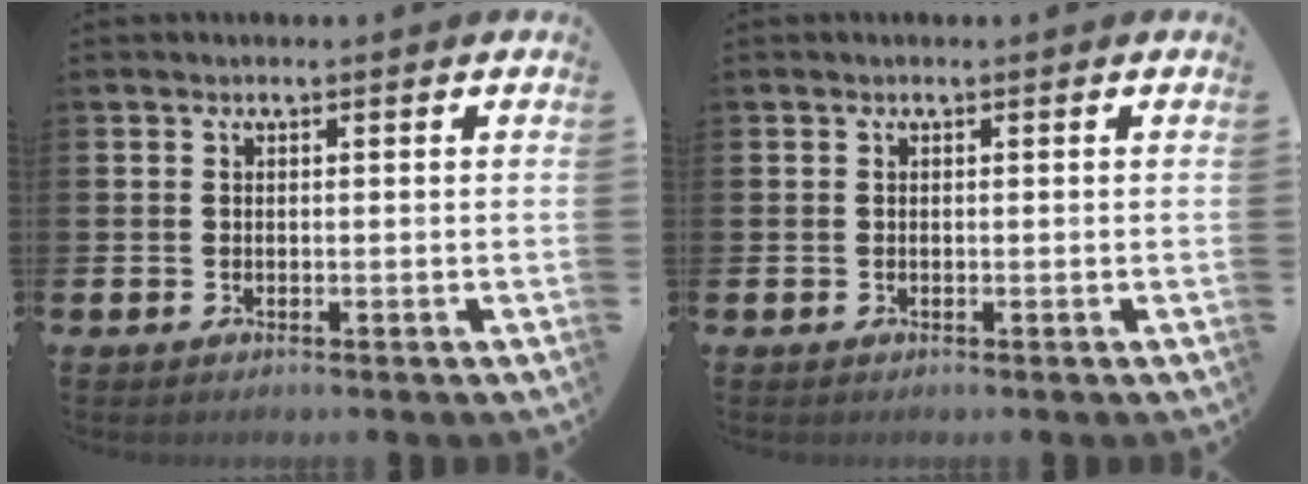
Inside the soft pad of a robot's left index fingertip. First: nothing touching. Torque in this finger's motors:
{"motor_torque": [0.04, 0.25, 0.05, -0.01]}